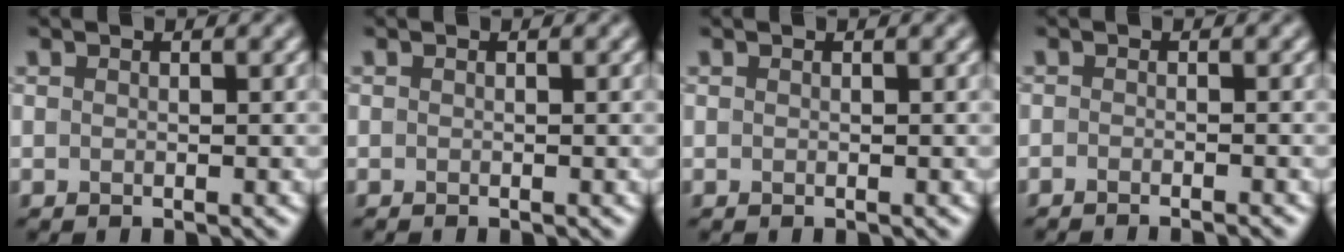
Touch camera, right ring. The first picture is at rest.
{"total": 0.0}
{"total": 0.0}
{"total": 2.0, "force": [-1.8, 0.0, 0.7], "torque": [-0.016, 0.001, -0.029]}